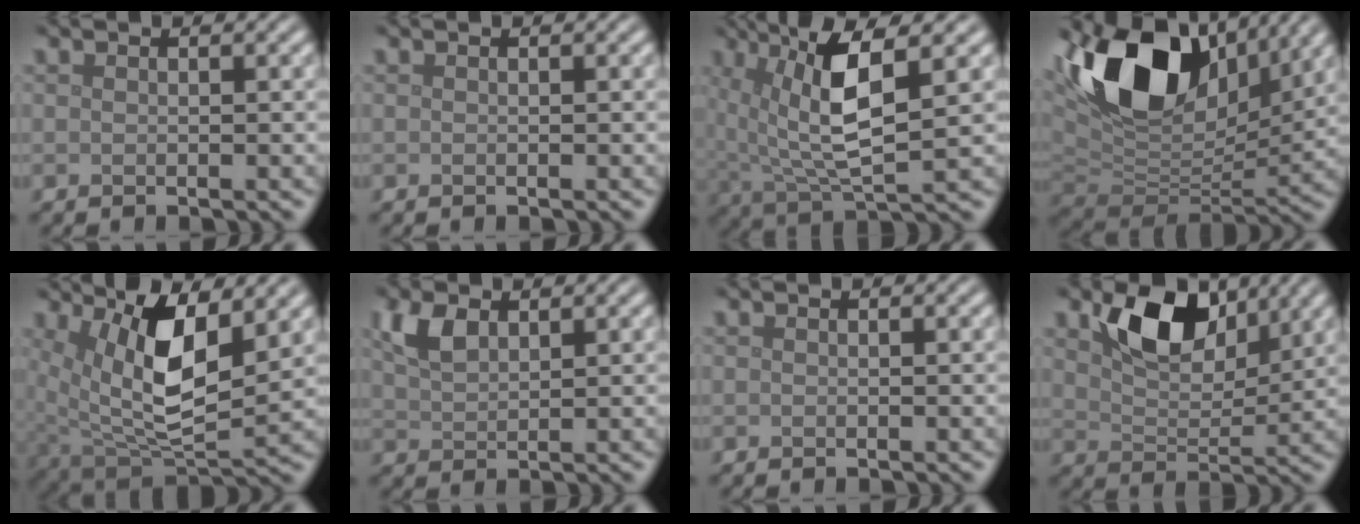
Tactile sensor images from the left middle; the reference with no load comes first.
{"total": 0.0}
{"total": 7.7, "force": [2.5, 2.2, 7.0], "torque": [-0.140, 0.000, 0.048]}
{"total": 14.3, "force": [6.7, 8.3, 9.6], "torque": [-0.190, 0.017, 0.119]}
{"total": 9.4, "force": [3.8, 4.1, 7.6], "torque": [-0.152, -0.017, 0.071]}
{"total": 3.4, "force": [1.8, 1.8, 2.2], "torque": [-0.054, 0.005, 0.039]}
{"total": 0.0}
{"total": 7.1, "force": [3.9, 3.9, 4.5], "torque": [-0.079, -0.005, 0.062]}